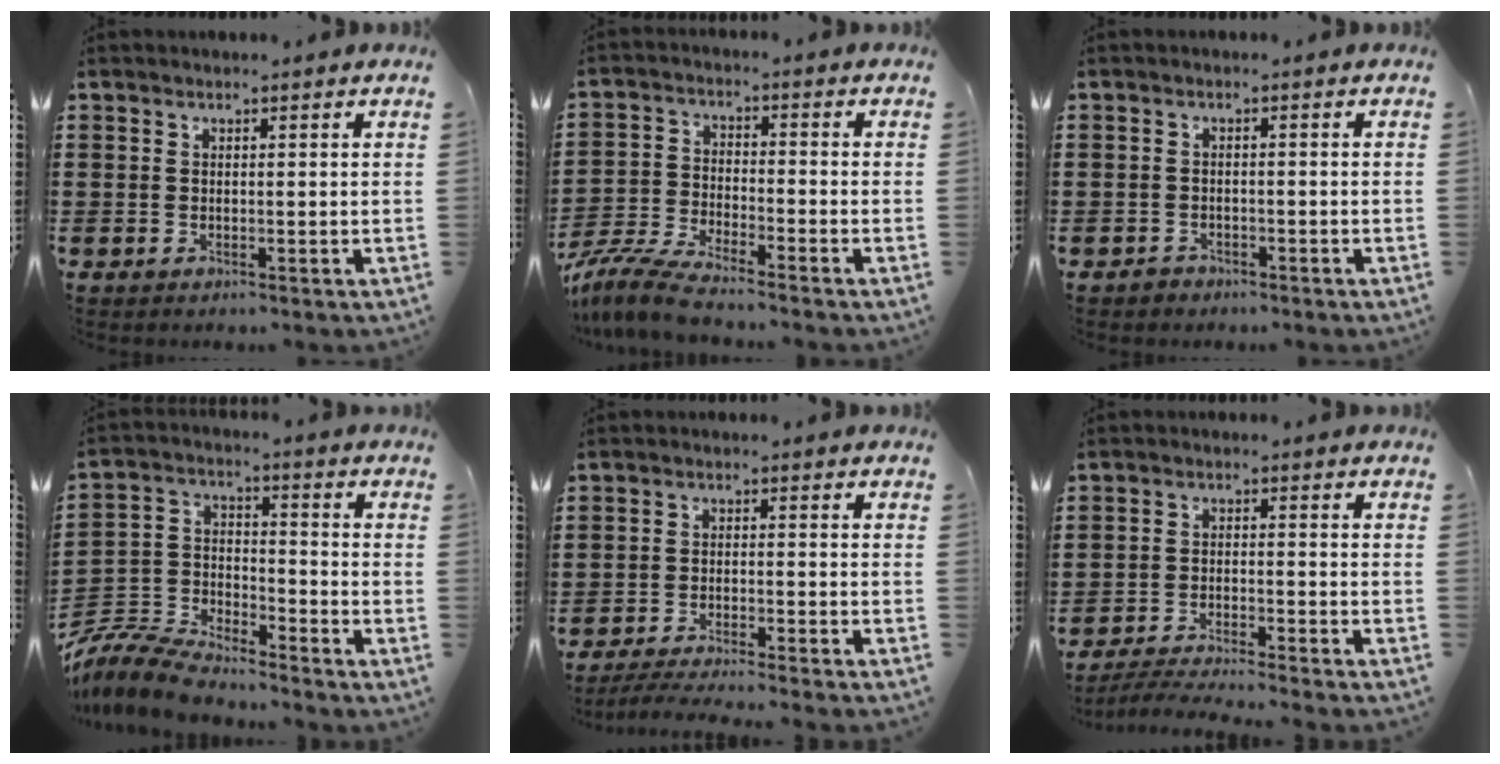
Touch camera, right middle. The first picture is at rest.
{"total": 6.2, "force": [-5.8, 0.3, 2.3], "torque": [-0.070, -0.012, -0.118]}
{"total": 1.1, "force": [-1.0, 0.5, 0.1], "torque": [-0.005, 0.002, -0.023]}
{"total": 9.0, "force": [-8.7, 1.3, 2.0], "torque": [-0.059, 0.006, -0.179]}
{"total": 3.7, "force": [-3.5, -0.3, 1.1], "torque": [-0.026, -0.006, -0.073]}
{"total": 4.0, "force": [-3.9, -0.3, 1.1], "torque": [-0.025, -0.006, -0.081]}